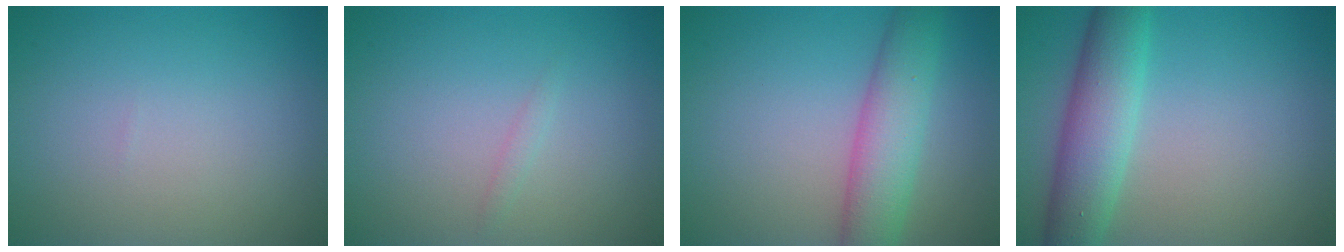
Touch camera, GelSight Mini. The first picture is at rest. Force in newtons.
{"total": 0.6, "press": 0.6, "slide": 0.1}
{"total": 5.5, "press": 5.5, "slide": 0.1}
{"total": 5.8, "press": 5.8, "slide": 0.1}